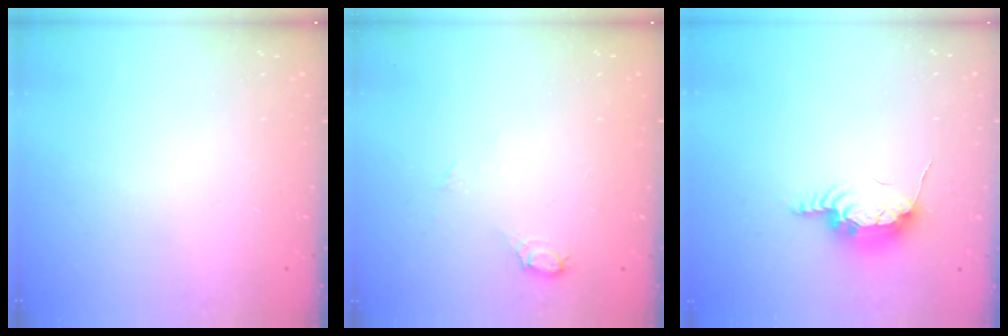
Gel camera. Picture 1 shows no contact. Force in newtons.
{"total": 5.7, "press": 5.7, "slide": 0.5}
{"total": 9.9, "press": 9.9, "slide": 1.0}